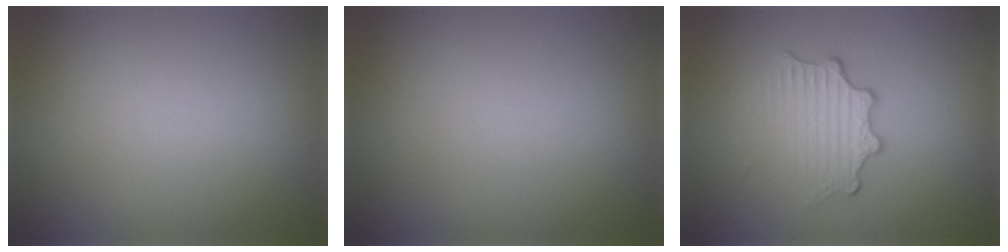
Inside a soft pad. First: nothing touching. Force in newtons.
{"total": 0.0}
{"total": 3.3, "press": 2.5, "slide": 2.2}